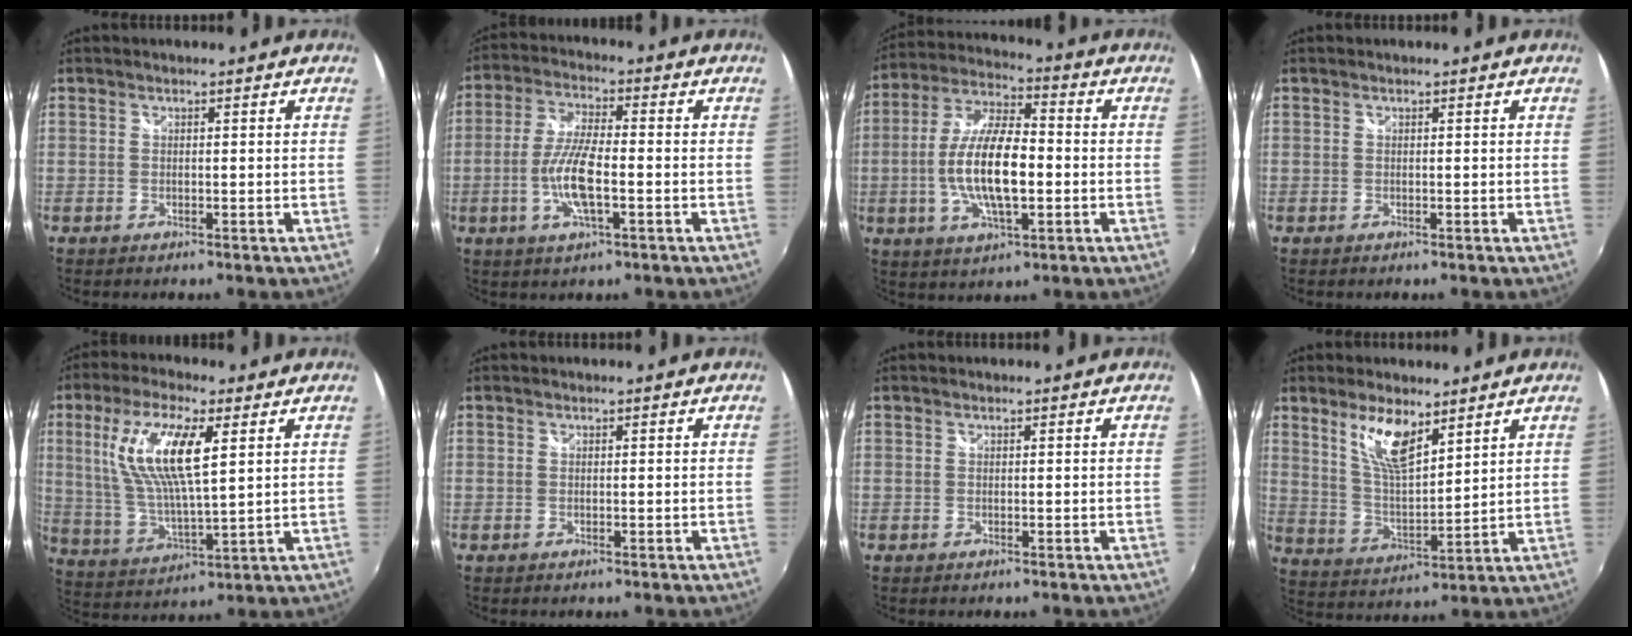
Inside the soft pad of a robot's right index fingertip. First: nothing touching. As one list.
[{"total": 9.4, "force": [-2.6, 2.4, 8.7], "torque": [-0.181, -0.003, -0.052]}, {"total": 14.3, "force": [-2.2, 5.1, 13.1], "torque": [-0.265, 0.003, -0.042]}, {"total": 0.0}, {"total": 14.7, "force": [4.9, 4.0, 13.2], "torque": [-0.257, 0.002, 0.102]}, {"total": 0.0}, {"total": 0.0}, {"total": 9.7, "force": [6.2, 3.1, 6.7], "torque": [-0.126, -0.001, 0.125]}]